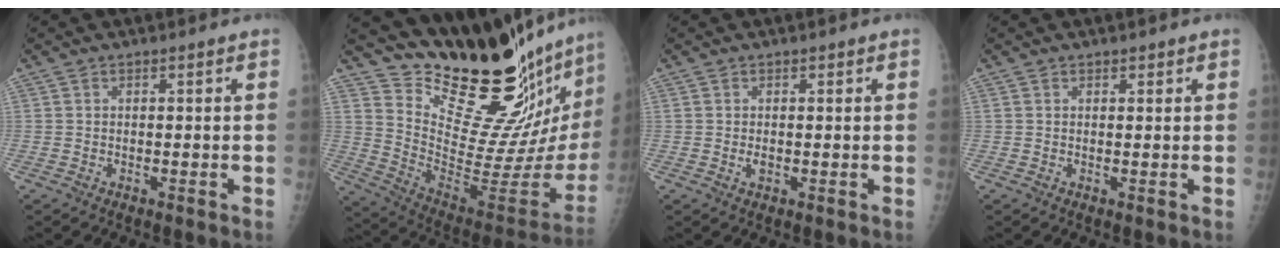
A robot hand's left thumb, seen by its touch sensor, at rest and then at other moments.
{"total": 28.6, "force": [25.4, 4.0, 12.3], "torque": [-0.159, -0.218, 0.369]}
{"total": 1.0, "force": [0.1, 0.7, 0.7], "torque": [-0.007, -0.001, 0.001]}
{"total": 0.8, "force": [0.6, 0.3, 0.3], "torque": [0.006, -0.003, 0.007]}